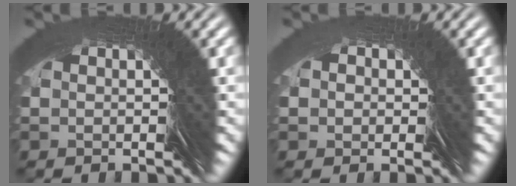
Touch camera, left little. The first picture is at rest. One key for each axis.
{"total": 2.9, "fx": 0.4, "fy": 2.7, "fz": 1.0, "tx": -0.018, "ty": 0.004, "tz": 0.000}